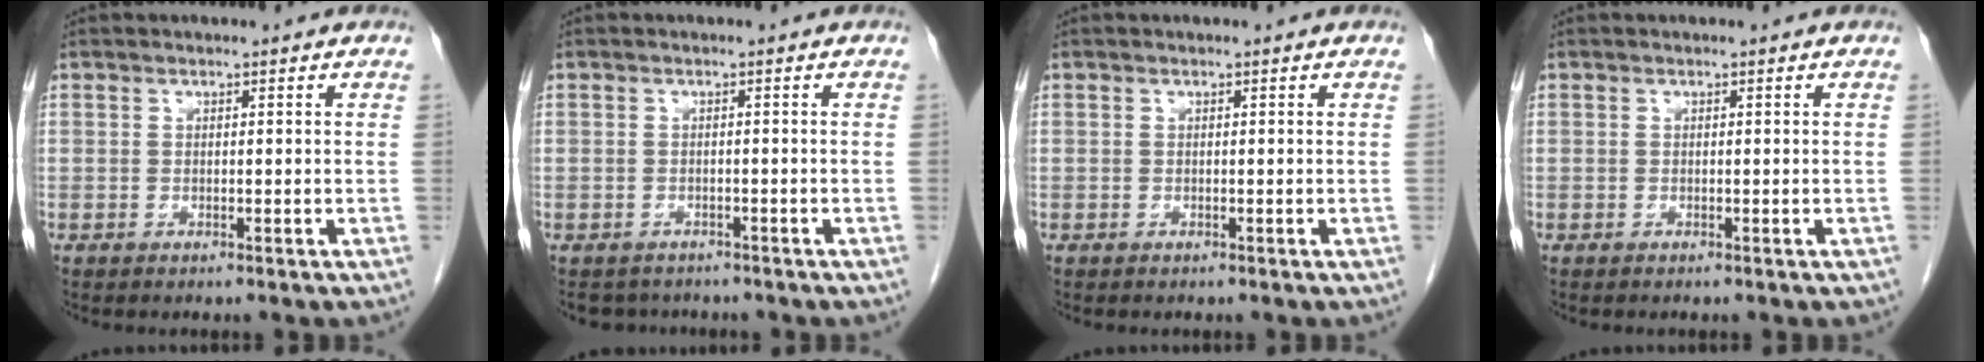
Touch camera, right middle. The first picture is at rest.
{"total": 3.5, "force": [-3.2, 1.6, 0.0], "torque": [0.000, 0.000, -0.043]}
{"total": 0.0}
{"total": 0.0}